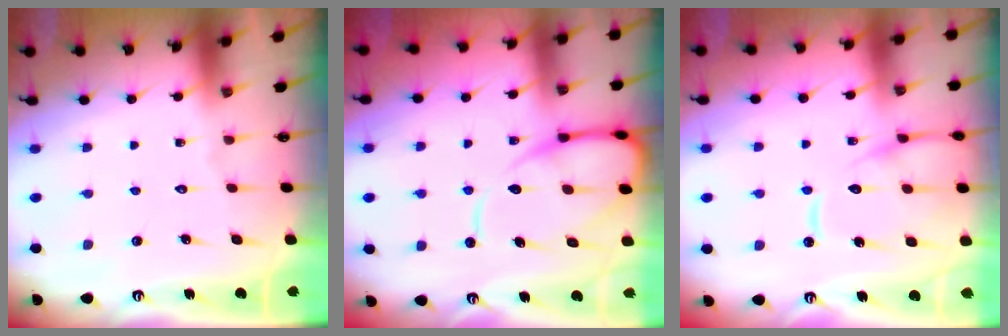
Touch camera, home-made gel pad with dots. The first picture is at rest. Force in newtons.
{"total": 10.5, "press": 10.5, "slide": 1.1}
{"total": 13.5, "press": 13.4, "slide": 1.5}